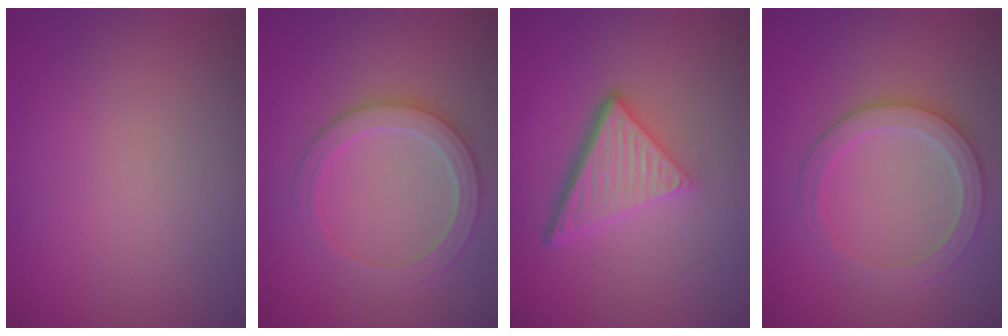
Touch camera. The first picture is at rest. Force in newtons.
{"total": 3.1, "press": 2.9, "slide": 1.0}
{"total": 5.3, "press": 3.6, "slide": 3.8}
{"total": 3.1, "press": 2.9, "slide": 1.0}